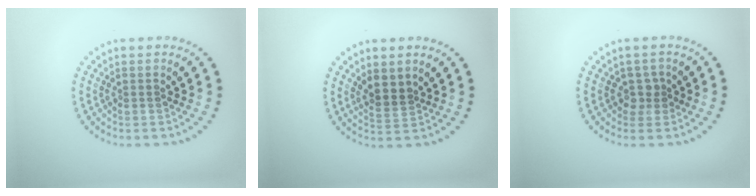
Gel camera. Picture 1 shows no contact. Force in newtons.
{"total": 1.8, "press": 1.4, "slide": 1.1}
{"total": 1.7, "press": 1.4, "slide": 0.9}